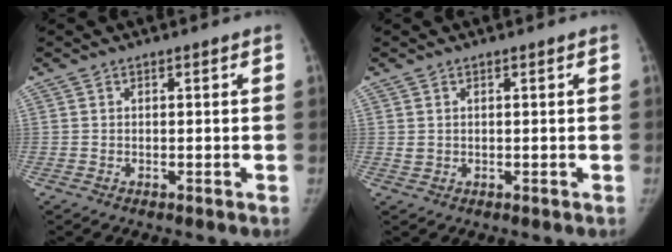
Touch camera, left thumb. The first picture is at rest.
{"total": 1.0, "force": [0.3, 0.8, 0.5], "torque": [-0.002, -0.002, 0.009]}